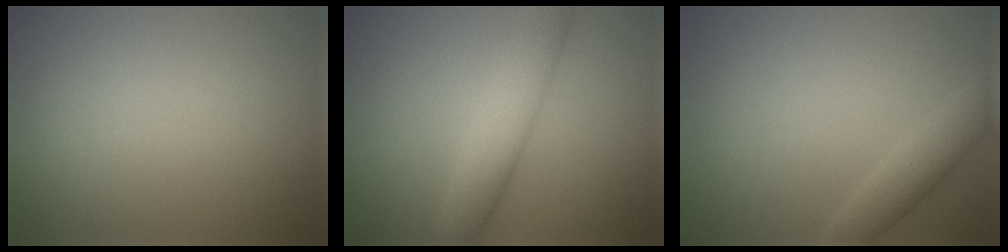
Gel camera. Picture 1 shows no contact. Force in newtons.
{"total": 4.8, "press": 4.8, "slide": 0.3}
{"total": 2.9, "press": 2.9, "slide": 0.2}